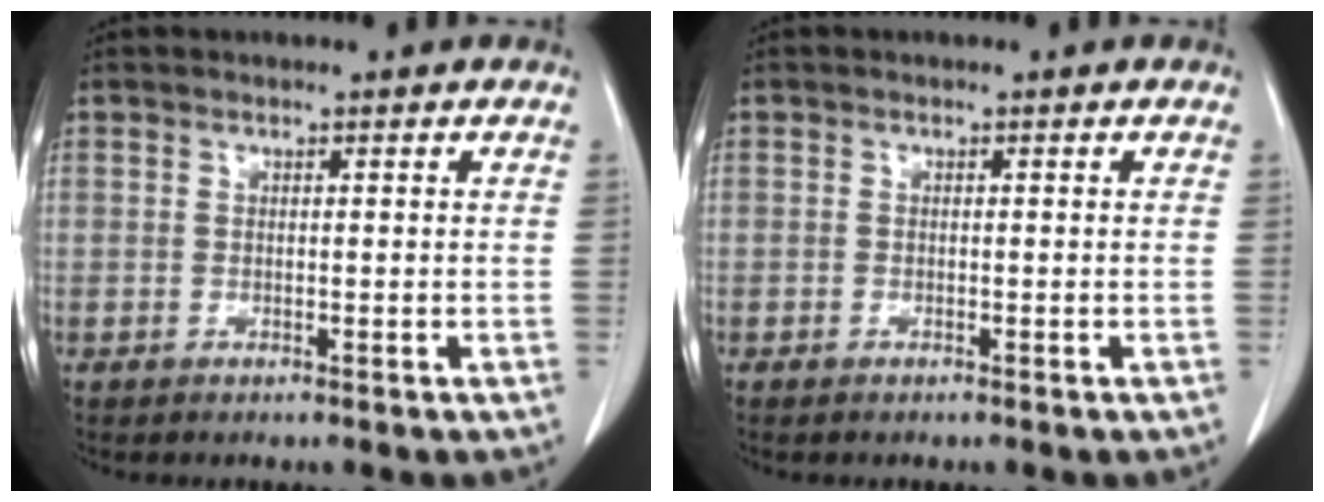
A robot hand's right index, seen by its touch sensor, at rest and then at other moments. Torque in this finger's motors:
{"motor_torque": [0.24, 0.00, 0.06, 0.02]}